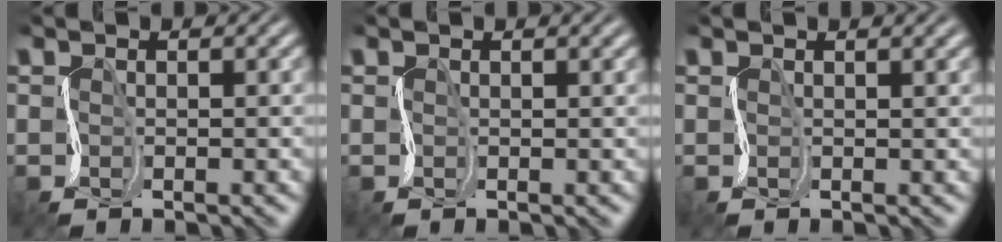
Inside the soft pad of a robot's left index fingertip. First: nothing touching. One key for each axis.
{"total": 0.9, "fx": 0.8, "fy": 0.0, "fz": 0.2, "tx": -0.004, "ty": -0.003, "tz": 0.002}
{"total": 1.6, "fx": 1.4, "fy": 0.2, "fz": 0.8, "tx": -0.014, "ty": 0.009, "tz": 0.004}